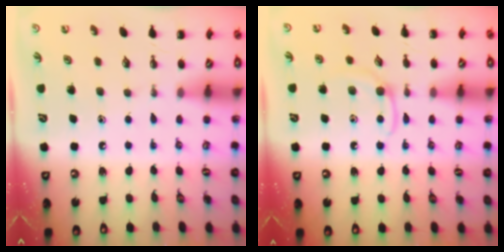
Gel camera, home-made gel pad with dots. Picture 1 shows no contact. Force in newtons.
{"total": 4.6, "press": 4.4, "slide": 1.4}